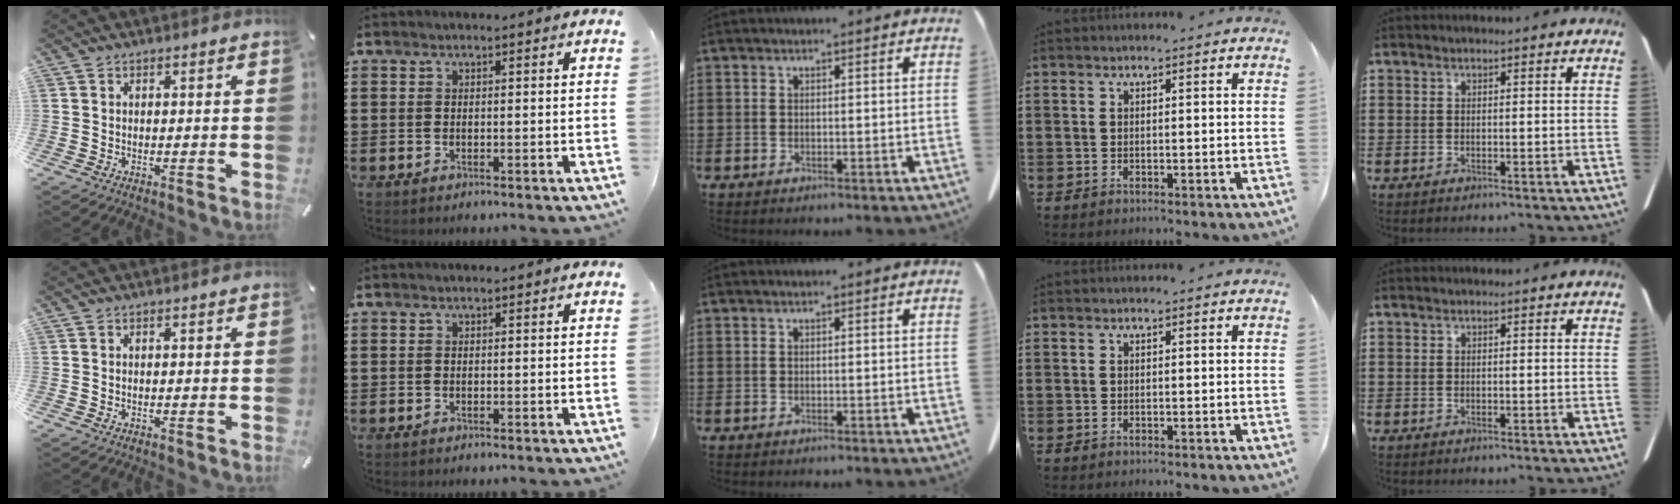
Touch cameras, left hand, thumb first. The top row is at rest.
{}